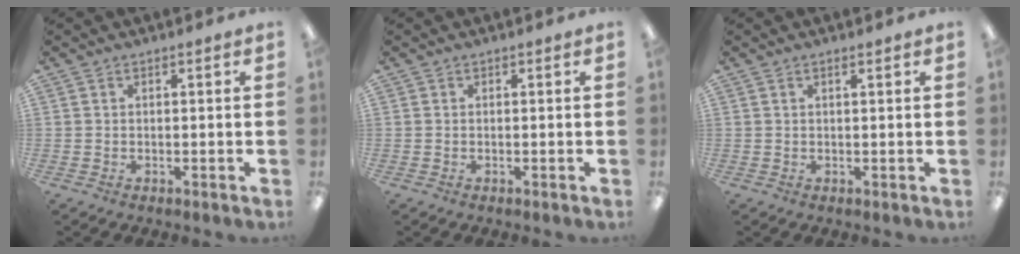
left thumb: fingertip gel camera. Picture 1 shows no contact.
{"total": 0.0}
{"total": 1.2, "force": [0.6, 0.1, 1.0], "torque": [-0.021, 0.000, 0.010]}